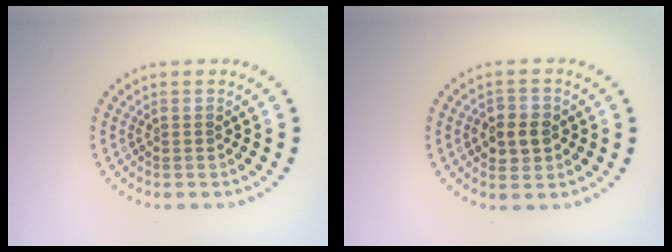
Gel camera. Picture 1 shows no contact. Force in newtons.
{"total": 2.8, "press": 2.7, "slide": 0.3}